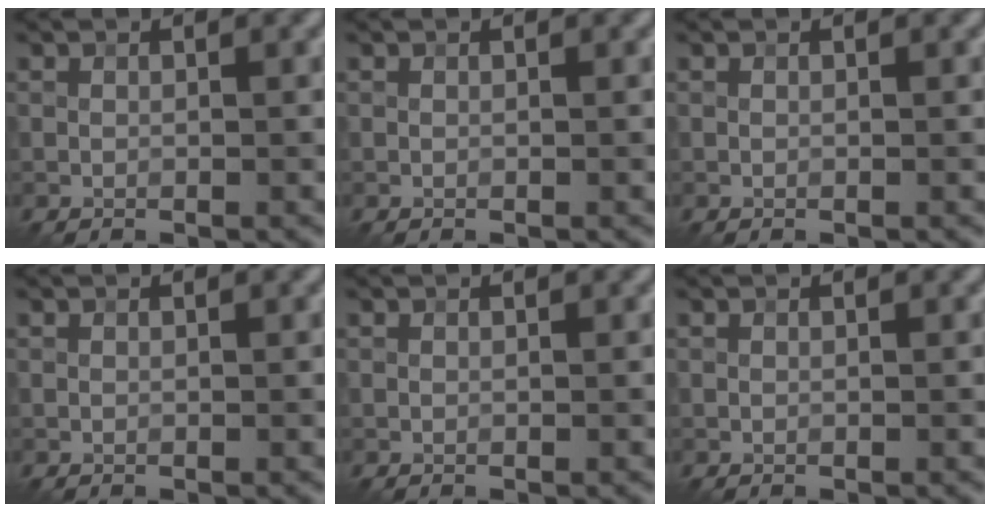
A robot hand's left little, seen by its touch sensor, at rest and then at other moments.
{"total": 0.0}
{"total": 0.0}
{"total": 0.0}
{"total": 0.0}
{"total": 0.0}